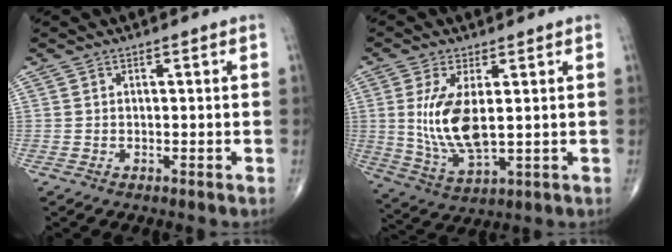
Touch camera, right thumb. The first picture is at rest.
{"total": 11.1, "force": [1.3, 4.6, 10.0], "torque": [-0.207, -0.020, 0.037]}